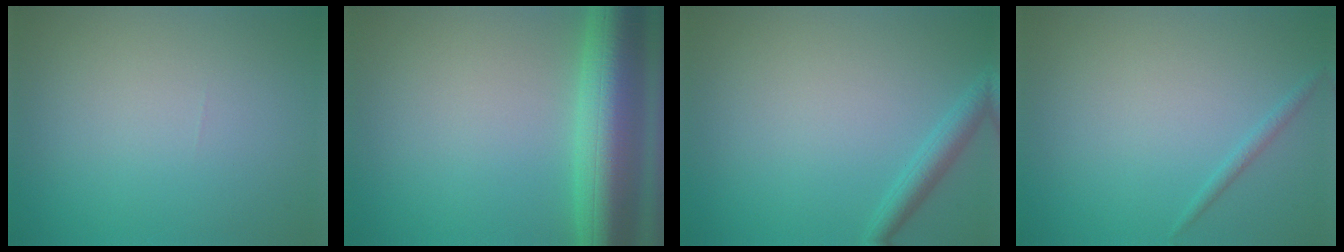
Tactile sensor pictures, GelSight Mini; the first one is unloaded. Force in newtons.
{"total": 9.3, "press": 9.3, "slide": 0.3}
{"total": 2.1, "press": 2.1, "slide": 0.1}
{"total": 0.9, "press": 0.9, "slide": 0.1}